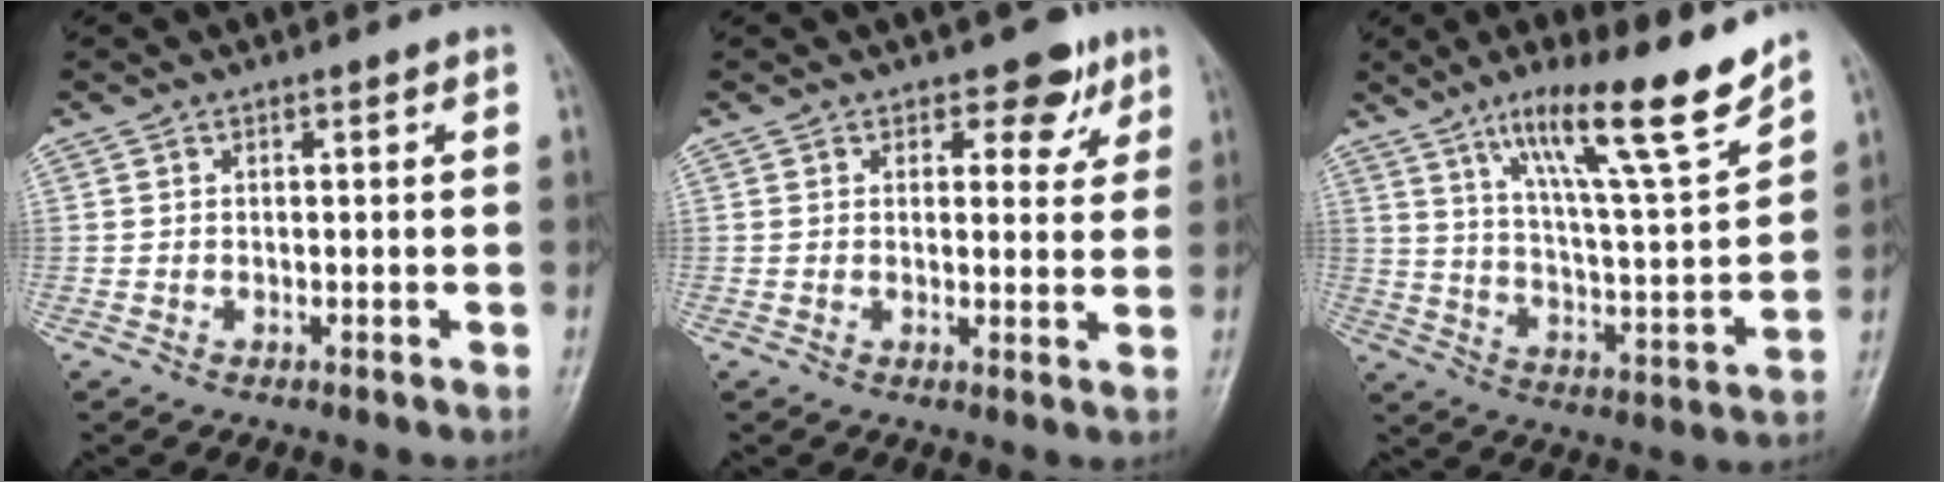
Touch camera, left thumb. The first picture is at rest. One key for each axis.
{"total": 5.1, "fx": 3.1, "fy": 3.2, "fz": 2.5, "tx": 0.005, "ty": -0.012, "tz": 0.036}
{"total": 17.2, "fx": 12.0, "fy": 1.8, "fz": 12.1, "tx": -0.181, "ty": -0.071, "tz": 0.202}